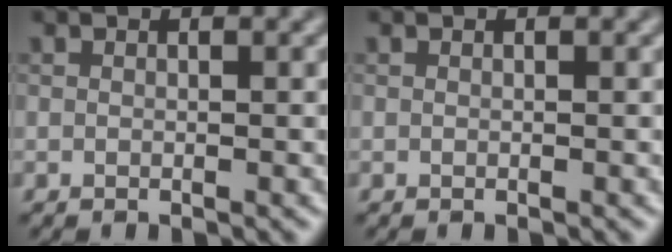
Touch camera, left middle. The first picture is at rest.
{"total": 0.0}